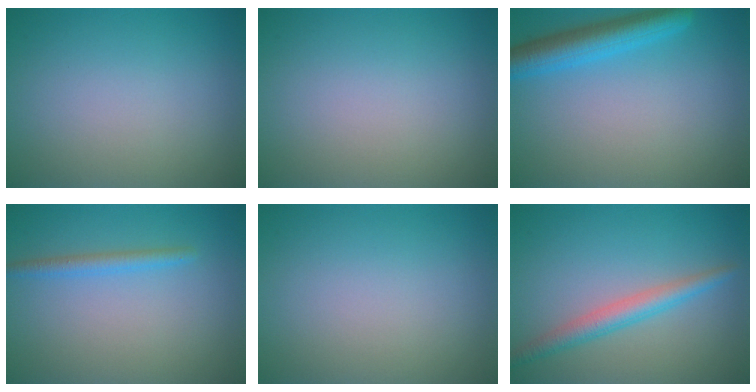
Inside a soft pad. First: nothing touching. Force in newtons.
{"total": 0.0}
{"total": 4.5, "press": 4.5, "slide": 0.2}
{"total": 1.7, "press": 1.7, "slide": 0.0}
{"total": 0.0}
{"total": 2.8, "press": 2.8, "slide": 0.1}